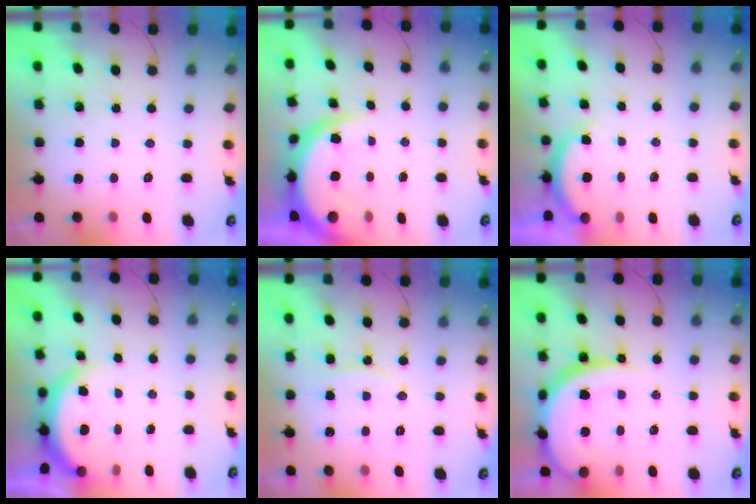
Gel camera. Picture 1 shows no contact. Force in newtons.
{"total": 9.0, "press": 8.9, "slide": 1.0}
{"total": 3.2, "press": 3.2, "slide": 0.6}
{"total": 3.9, "press": 3.9, "slide": 0.2}
{"total": 10.4, "press": 10.4, "slide": 0.8}
{"total": 15.3, "press": 15.2, "slide": 1.2}